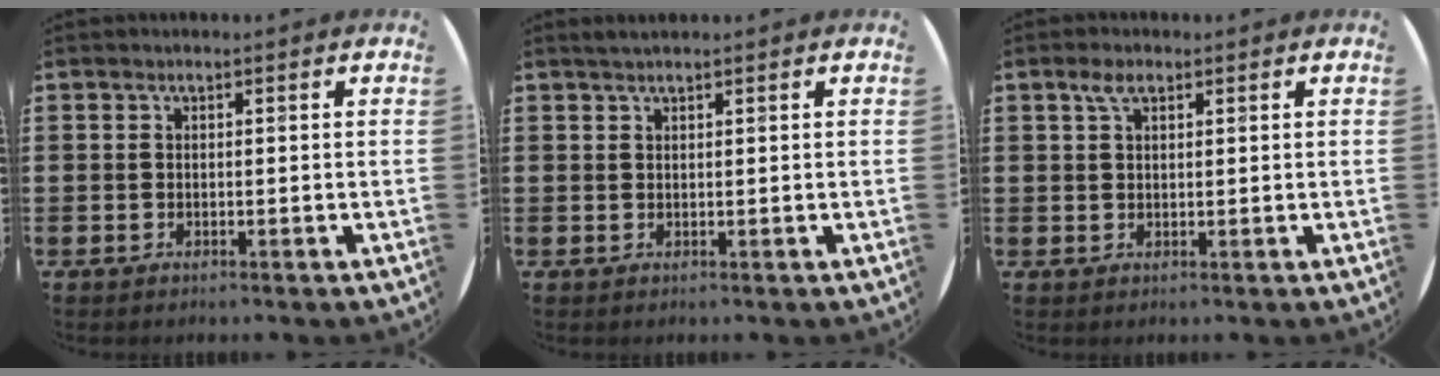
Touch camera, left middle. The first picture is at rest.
{"total": 1.0, "force": [0.9, 0.0, 0.4], "torque": [-0.009, 0.002, 0.017]}
{"total": 2.4, "force": [1.5, 1.2, 1.4], "torque": [-0.022, 0.003, 0.025]}